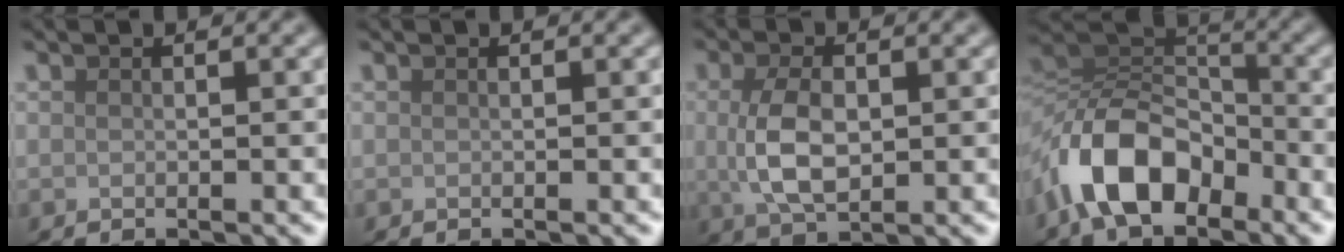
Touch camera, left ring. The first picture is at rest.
{"total": 0.0}
{"total": 4.7, "force": [0.1, 2.6, 4.0], "torque": [-0.086, 0.001, 0.005]}
{"total": 8.9, "force": [-4.9, 4.8, 5.8], "torque": [-0.105, 0.014, -0.104]}